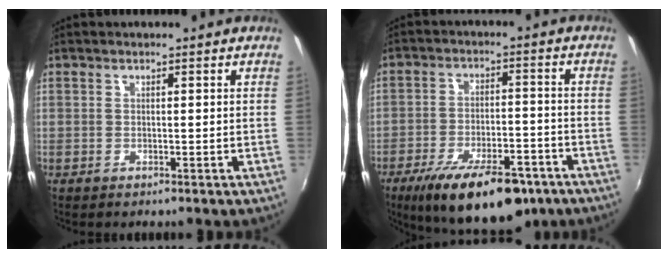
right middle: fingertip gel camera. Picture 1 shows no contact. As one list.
[{"total": 18.7, "force": [-12.4, 6.8, 12.2], "torque": [-0.213, -0.028, -0.180]}]